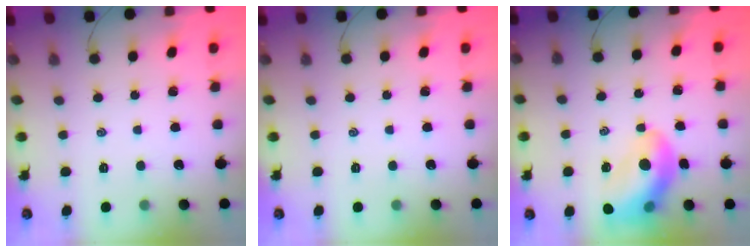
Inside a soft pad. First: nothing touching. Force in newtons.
{"total": 0.0}
{"total": 13.6, "press": 12.9, "slide": 4.1}